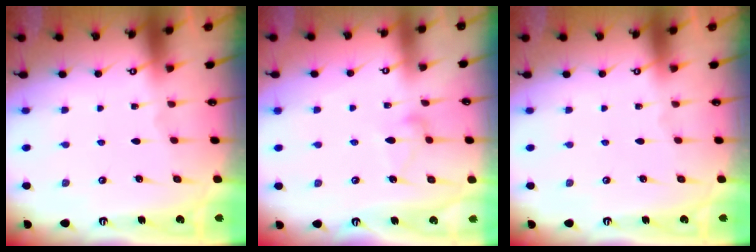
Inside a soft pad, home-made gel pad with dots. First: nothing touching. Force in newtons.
{"total": 7.2, "press": 7.2, "slide": 0.4}
{"total": 0.0}